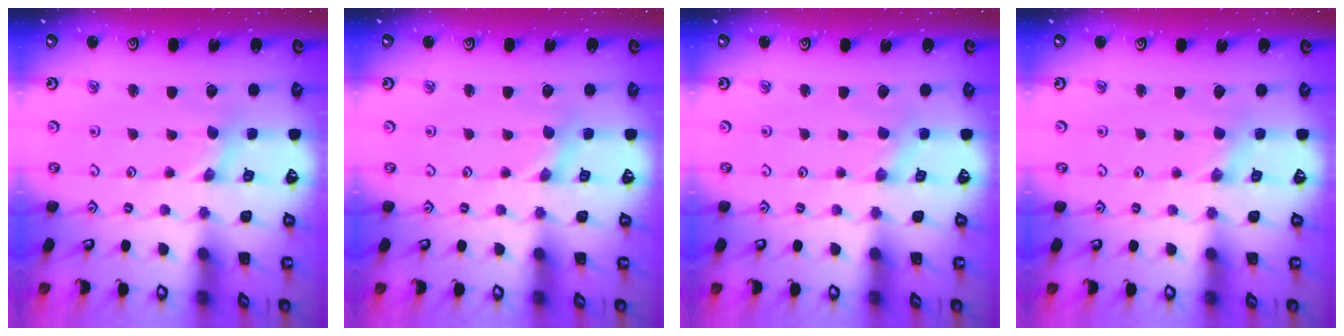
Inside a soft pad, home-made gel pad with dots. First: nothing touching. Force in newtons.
{"total": 0.7, "press": 0.7, "slide": 0.2}
{"total": 0.5, "press": 0.5, "slide": 0.2}
{"total": 1.4, "press": 1.4, "slide": 0.2}